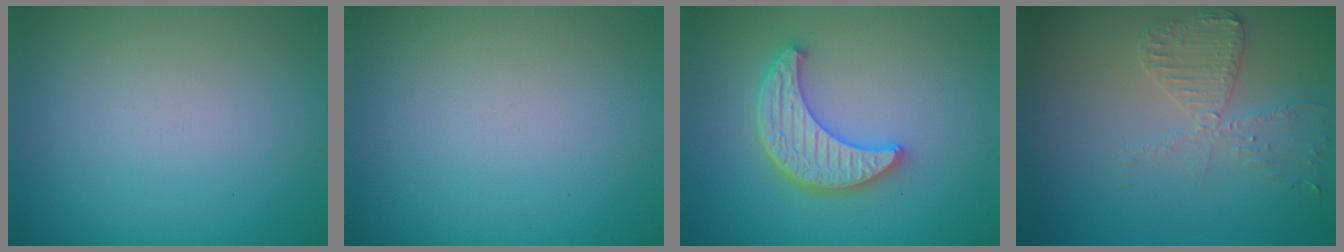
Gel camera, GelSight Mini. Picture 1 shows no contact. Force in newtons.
{"total": 0.0}
{"total": 4.4, "press": 3.8, "slide": 2.2}
{"total": 3.1, "press": 2.8, "slide": 1.3}